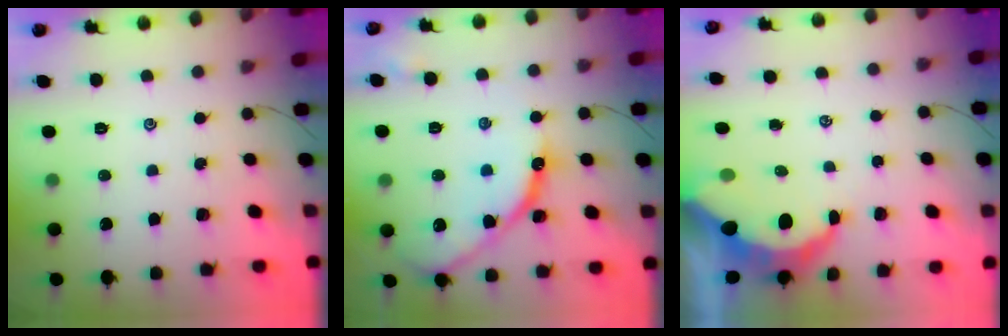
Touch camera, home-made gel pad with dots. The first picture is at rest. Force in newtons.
{"total": 13.4, "press": 13.3, "slide": 1.1}
{"total": 8.7, "press": 8.6, "slide": 0.8}